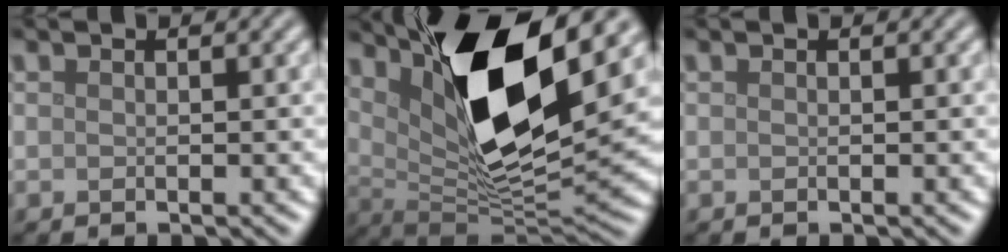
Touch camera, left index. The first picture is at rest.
{"total": 13.5, "force": [5.9, 4.6, 11.3], "torque": [-0.200, -0.007, 0.114]}
{"total": 0.0}